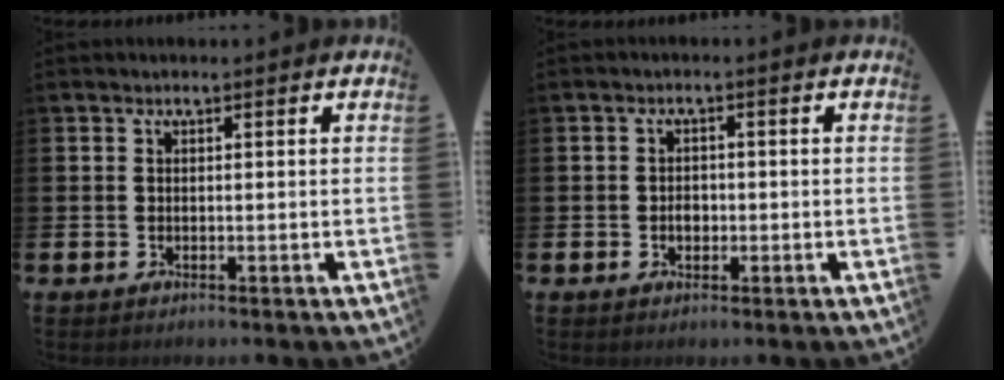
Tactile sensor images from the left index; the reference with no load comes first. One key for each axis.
{"total": 1.9, "fx": -0.3, "fy": 1.4, "fz": 1.2, "tx": -0.004, "ty": -0.001, "tz": -0.013}